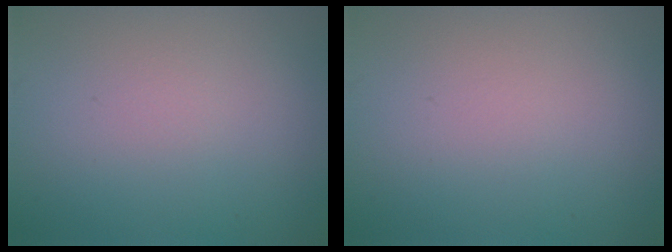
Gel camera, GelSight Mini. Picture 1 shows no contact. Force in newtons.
{"total": 0.0}